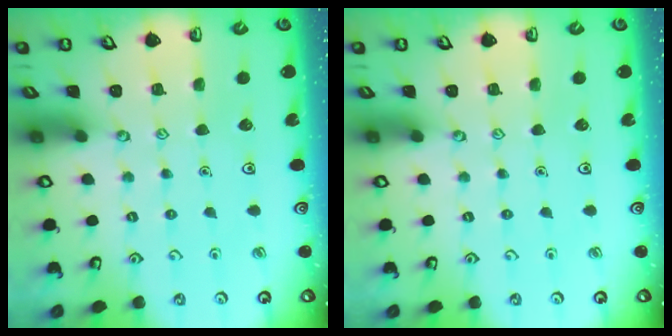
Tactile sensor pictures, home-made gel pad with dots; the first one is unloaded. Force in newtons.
{"total": 0.0}